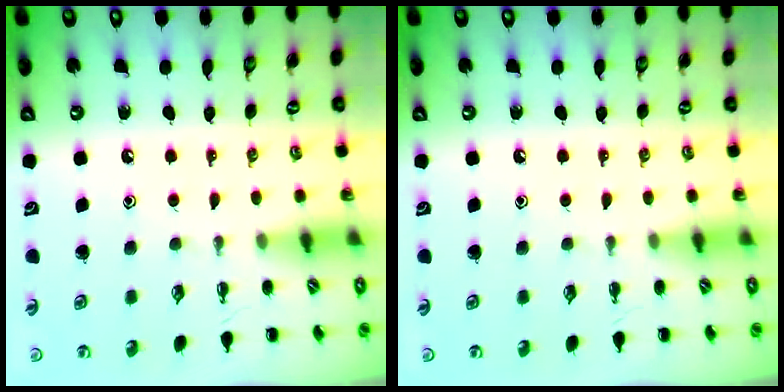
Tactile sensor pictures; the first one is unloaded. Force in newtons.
{"total": 0.0}